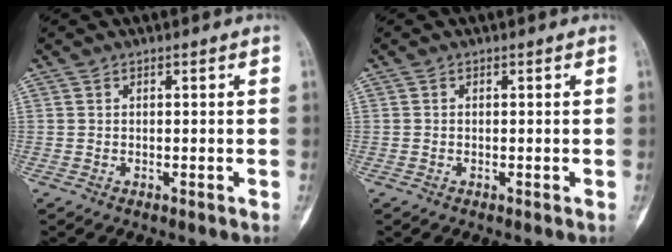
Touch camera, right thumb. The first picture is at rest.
{"total": 0.0}